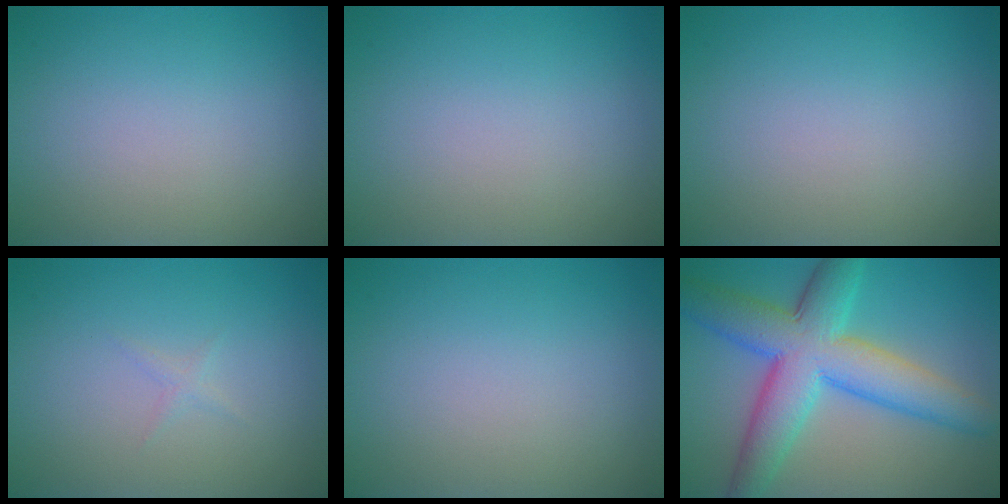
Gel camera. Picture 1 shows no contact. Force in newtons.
{"total": 0.0}
{"total": 0.0}
{"total": 0.6, "press": 0.6, "slide": 0.0}
{"total": 0.0}
{"total": 9.7, "press": 9.7, "slide": 0.1}